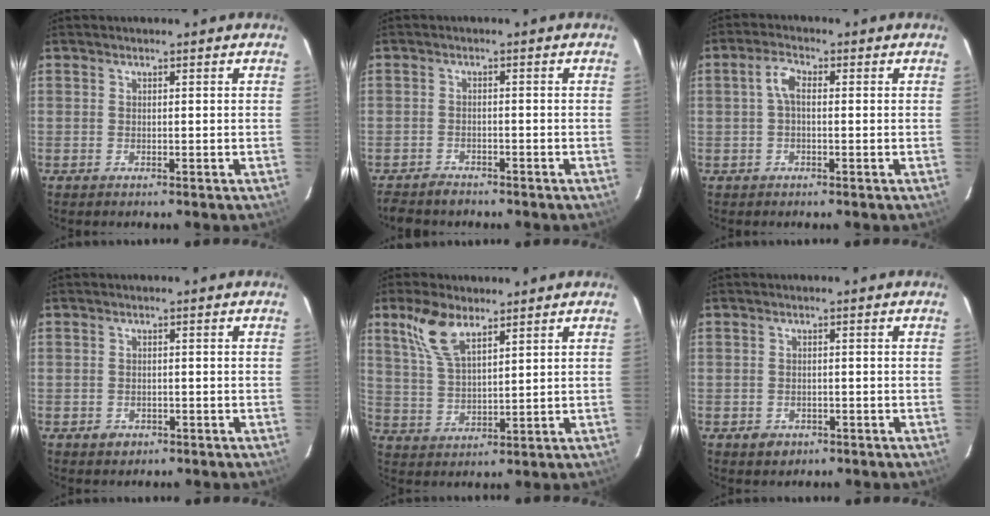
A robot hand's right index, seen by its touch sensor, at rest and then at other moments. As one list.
[{"total": 5.7, "force": [-5.0, 2.2, 1.6], "torque": [-0.047, -0.007, -0.081]}, {"total": 3.1, "force": [0.0, 1.6, 2.6], "torque": [-0.055, 0.011, 0.000]}, {"total": 2.3, "force": [-1.3, 1.8, 0.8], "torque": [-0.014, -0.001, -0.014]}, {"total": 8.6, "force": [5.5, 3.5, 5.6], "torque": [-0.118, 0.012, 0.117]}, {"total": 3.0, "force": [-1.6, 2.3, 1.1], "torque": [-0.023, -0.001, -0.017]}]